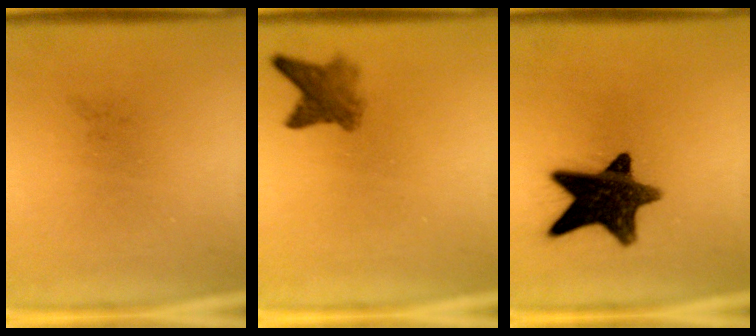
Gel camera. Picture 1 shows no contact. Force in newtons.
{"total": 3.7}
{"total": 14.1}